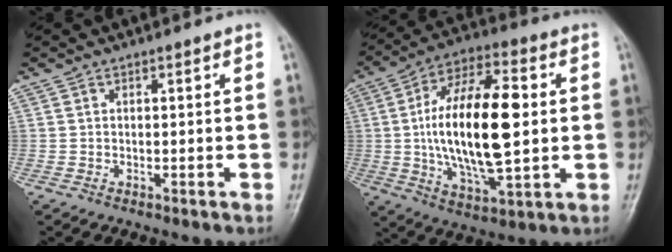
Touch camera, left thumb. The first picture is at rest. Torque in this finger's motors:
{"motor_torque": [1.41, 3.60, 2.53, 0.03, 0.29]}